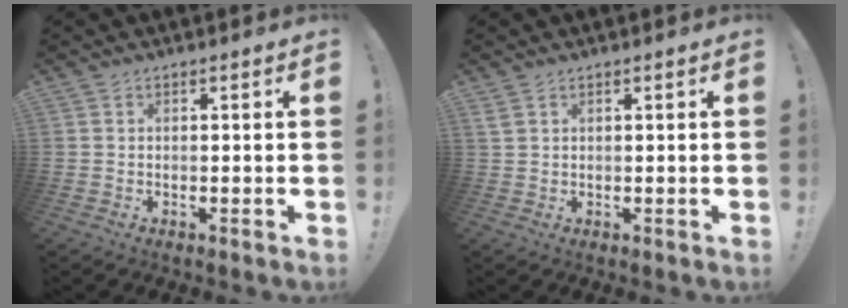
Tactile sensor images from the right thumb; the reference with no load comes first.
{"total": 1.6, "force": [1.0, 0.7, 1.1], "torque": [-0.025, 0.001, 0.020]}